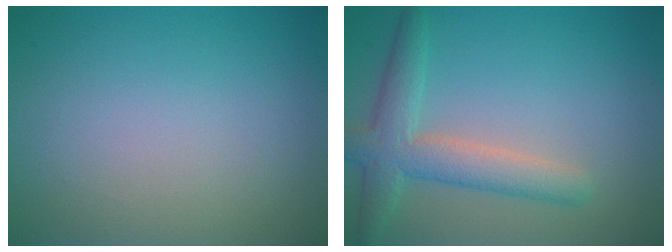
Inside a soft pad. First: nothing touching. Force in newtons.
{"total": 4.4, "press": 4.4, "slide": 0.2}